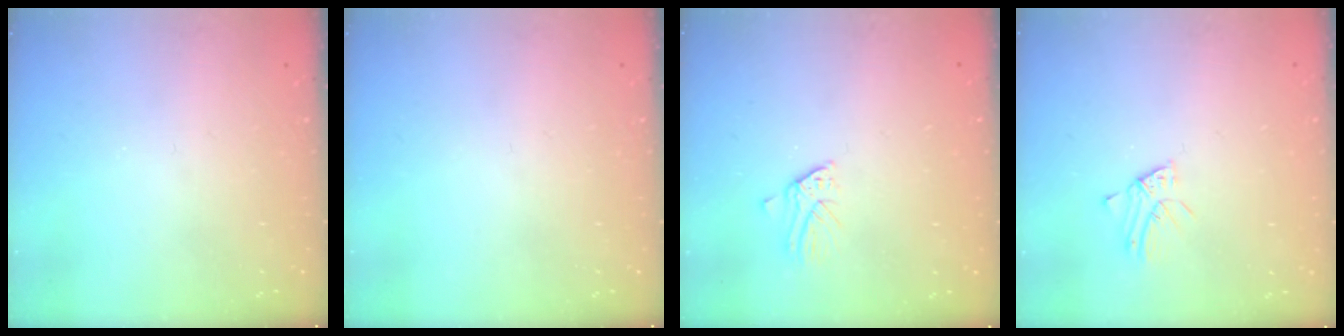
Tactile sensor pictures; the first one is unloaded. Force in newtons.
{"total": 0.0}
{"total": 1.4, "press": 1.4, "slide": 0.2}
{"total": 1.8, "press": 1.7, "slide": 0.2}